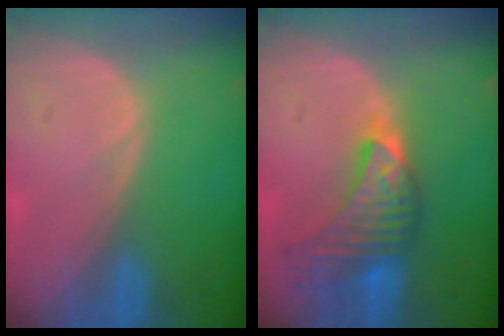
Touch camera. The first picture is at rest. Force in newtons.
{"total": 8.0, "press": 7.9, "slide": 1.4}